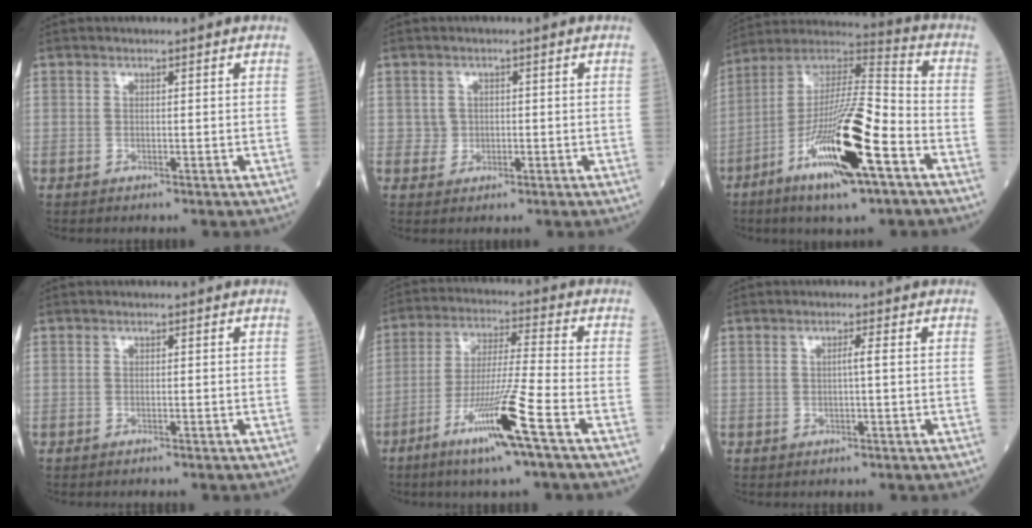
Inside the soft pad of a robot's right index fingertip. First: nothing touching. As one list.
[{"total": 1.6, "force": [0.0, 1.6, 0.1], "torque": [0.005, 0.004, 0.000]}, {"total": 19.8, "force": [-8.5, 2.5, 17.7], "torque": [-0.338, -0.019, -0.152]}, {"total": 0.9, "force": [-0.9, 0.1, 0.3], "torque": [-0.006, -0.001, -0.012]}, {"total": 12.2, "force": [-6.2, -1.2, 10.4], "torque": [-0.196, -0.020, -0.118]}, {"total": 1.1, "force": [0.0, -0.3, 1.1], "torque": [-0.017, 0.002, -0.003]}]